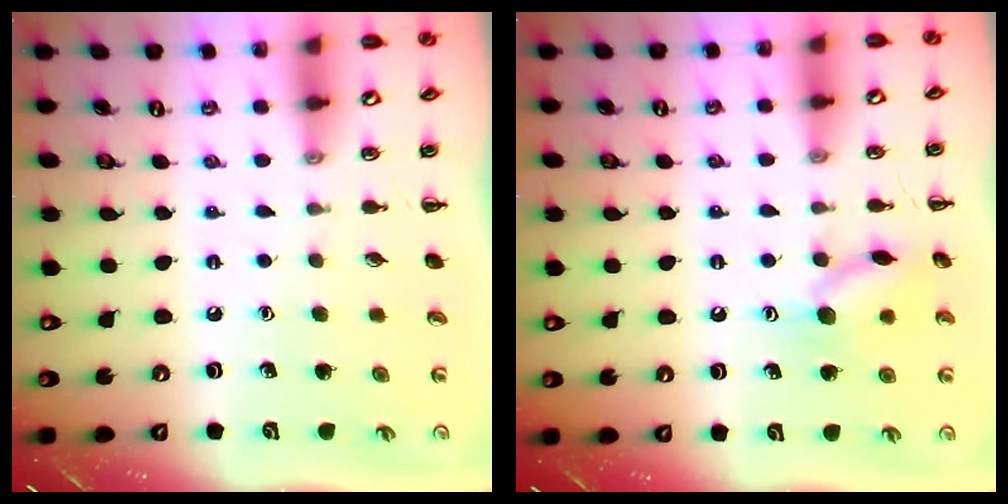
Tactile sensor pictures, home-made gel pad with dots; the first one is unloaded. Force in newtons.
{"total": 10.3, "press": 10.3, "slide": 0.5}